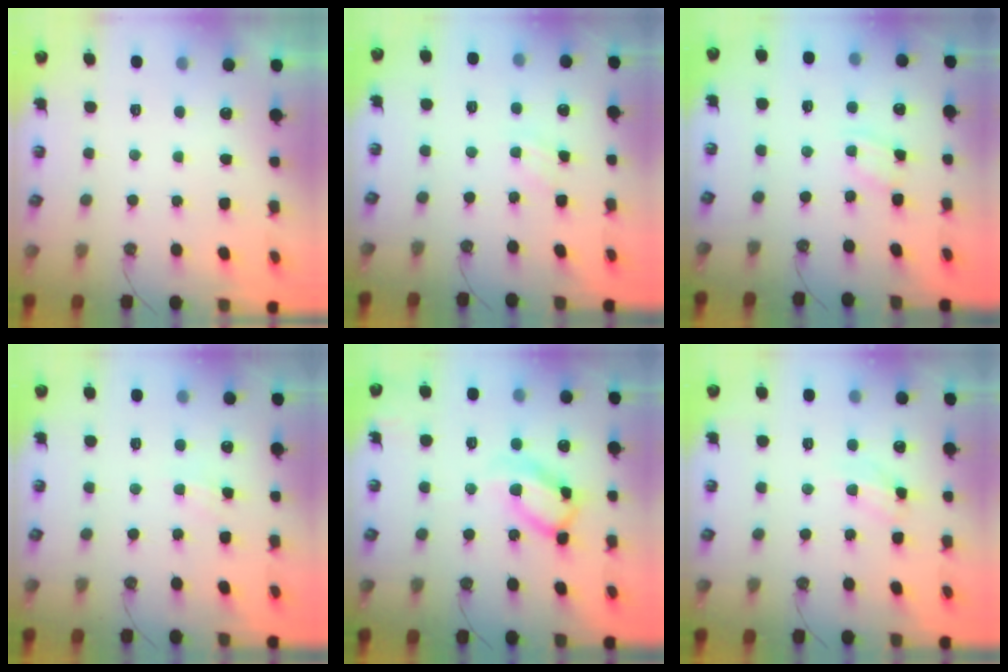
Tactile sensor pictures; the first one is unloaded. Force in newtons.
{"total": 1.7, "press": 1.7, "slide": 0.3}
{"total": 2.7, "press": 2.7, "slide": 0.4}
{"total": 2.8, "press": 2.8, "slide": 0.5}
{"total": 14.5, "press": 14.5, "slide": 1.2}
{"total": 8.6, "press": 8.6, "slide": 0.6}